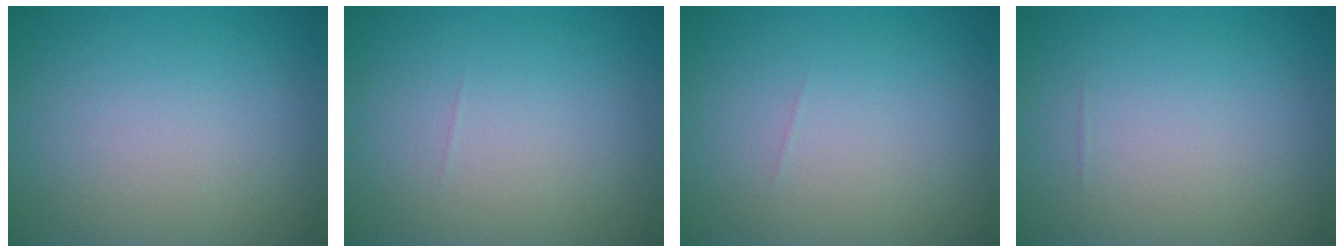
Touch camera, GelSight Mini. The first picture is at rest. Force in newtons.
{"total": 0.0}
{"total": 0.0}
{"total": 0.0}